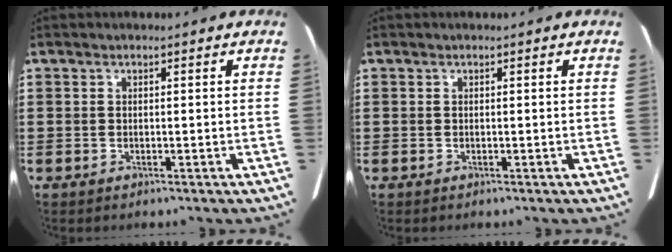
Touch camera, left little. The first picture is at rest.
{"total": 0.0}